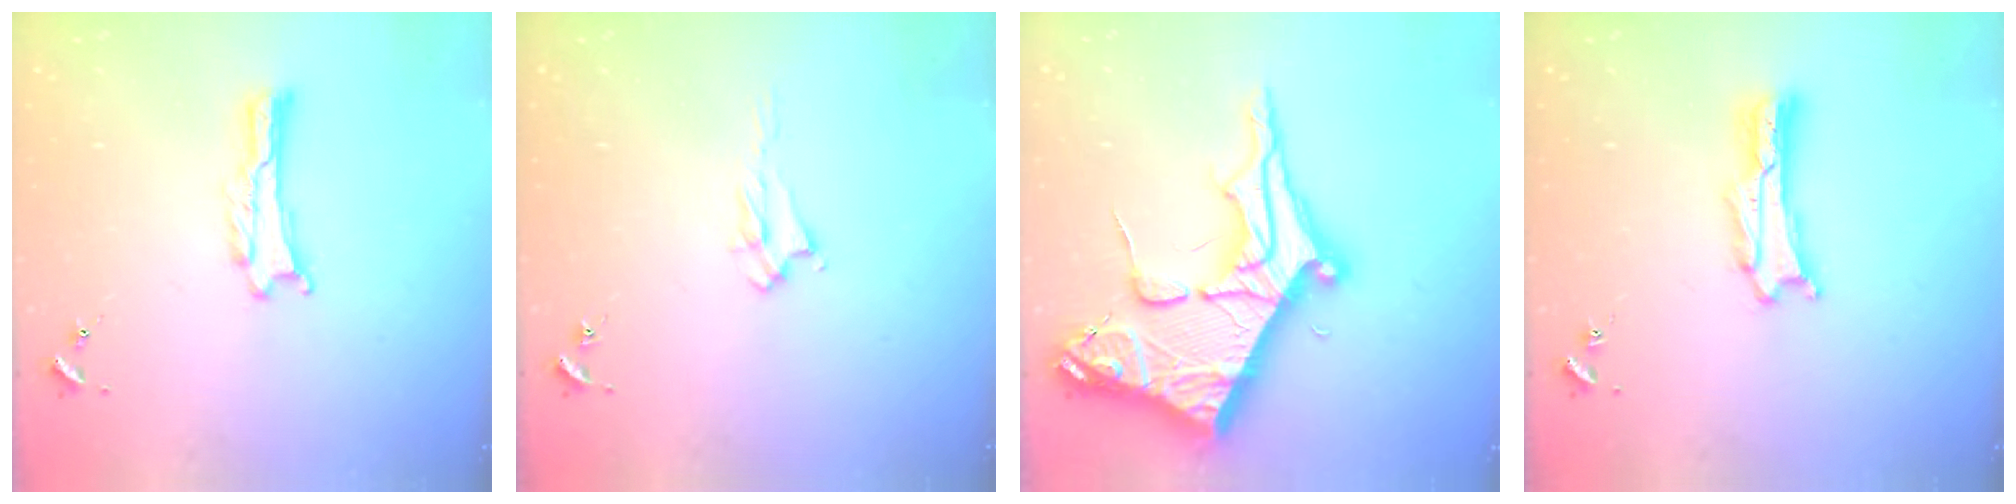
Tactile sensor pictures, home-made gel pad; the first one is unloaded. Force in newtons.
{"total": 2.2, "press": 2.2, "slide": 0.4}
{"total": 12.4, "press": 12.4, "slide": 1.4}
{"total": 1.4, "press": 1.4, "slide": 0.0}